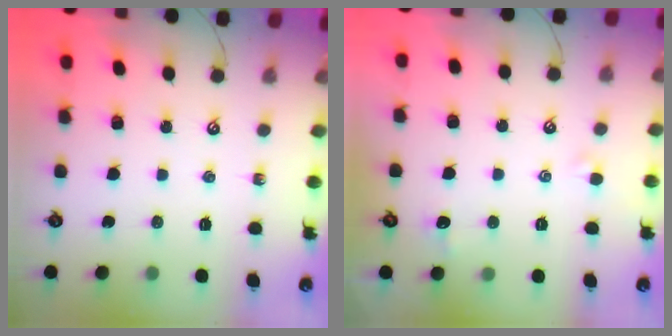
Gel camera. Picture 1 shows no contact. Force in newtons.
{"total": 0.6, "press": 0.2, "slide": 0.6}